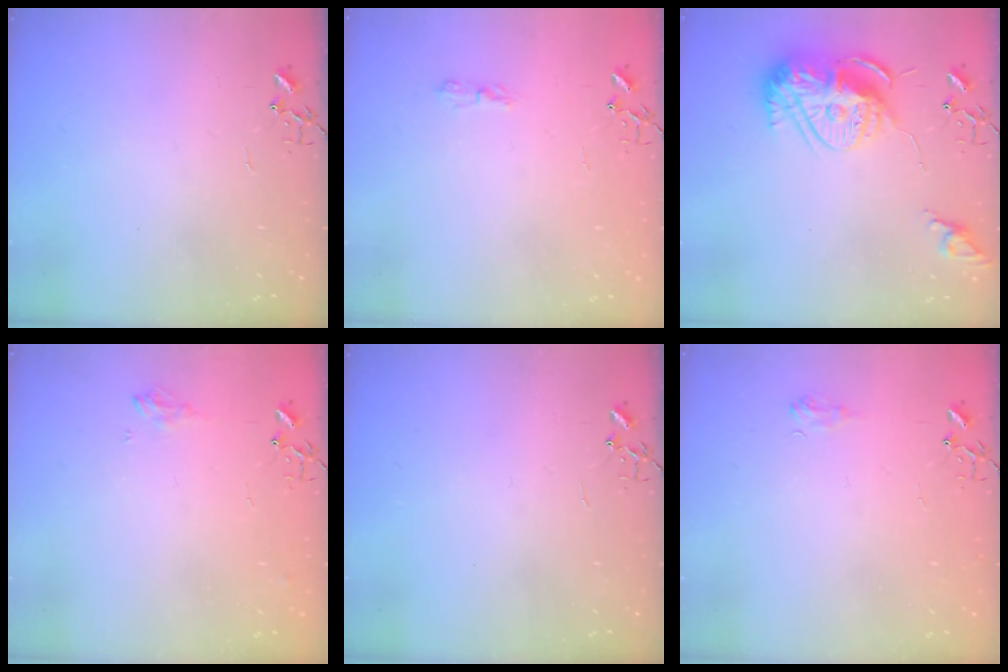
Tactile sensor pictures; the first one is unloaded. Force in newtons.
{"total": 3.1, "press": 3.1, "slide": 0.6}
{"total": 15.2, "press": 15.2, "slide": 1.4}
{"total": 7.7, "press": 7.7, "slide": 0.9}
{"total": 0.0}
{"total": 6.0, "press": 5.9, "slide": 0.7}